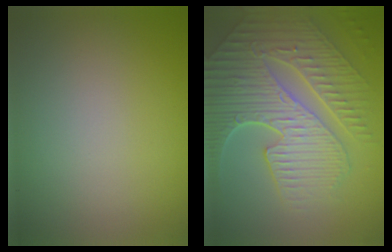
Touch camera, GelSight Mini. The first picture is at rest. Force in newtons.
{"total": 9.2, "press": 6.2, "slide": 6.8}